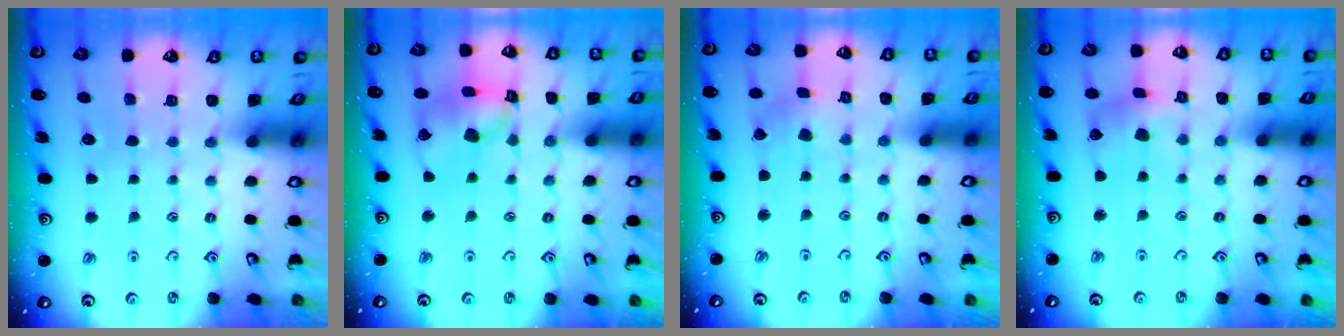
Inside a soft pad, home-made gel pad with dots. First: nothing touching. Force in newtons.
{"total": 13.4, "press": 13.2, "slide": 1.9}
{"total": 0.9, "press": 0.9, "slide": 0.1}
{"total": 5.6, "press": 5.5, "slide": 0.7}